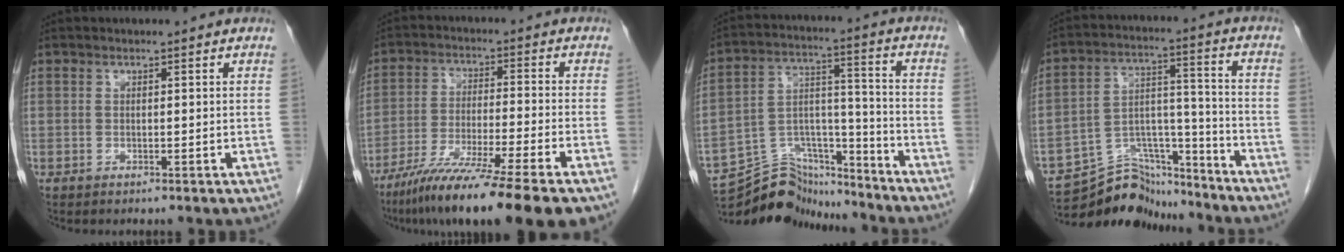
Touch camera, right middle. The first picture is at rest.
{"total": 16.6, "force": [-11.9, -0.5, 11.6], "torque": [-0.180, -0.051, -0.196]}
{"total": 13.7, "force": [-13.2, 3.4, 1.4], "torque": [-0.022, 0.051, -0.223]}
{"total": 13.5, "force": [-13.0, 3.2, 1.6], "torque": [-0.018, 0.044, -0.217]}